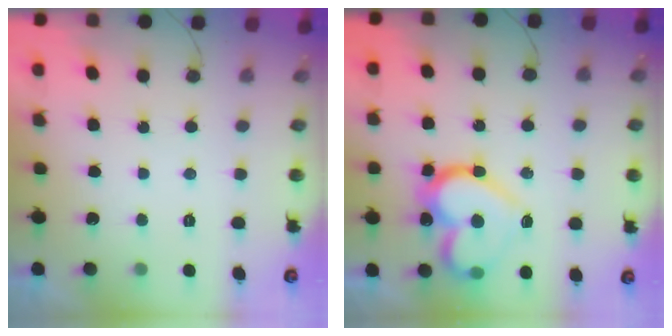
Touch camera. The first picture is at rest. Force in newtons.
{"total": 19.3, "press": 19.2, "slide": 2.1}